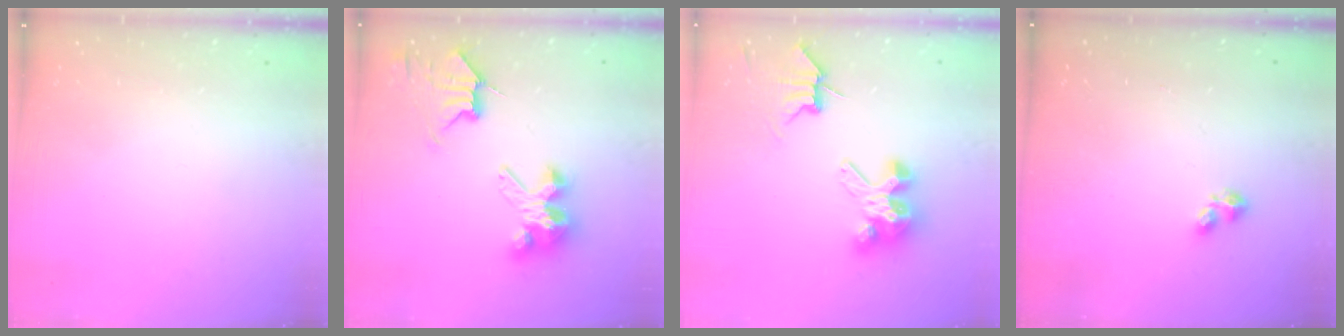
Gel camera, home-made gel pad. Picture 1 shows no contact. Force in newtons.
{"total": 8.6, "press": 8.5, "slide": 1.1}
{"total": 7.1, "press": 7.1, "slide": 0.7}
{"total": 2.2, "press": 2.2, "slide": 0.4}